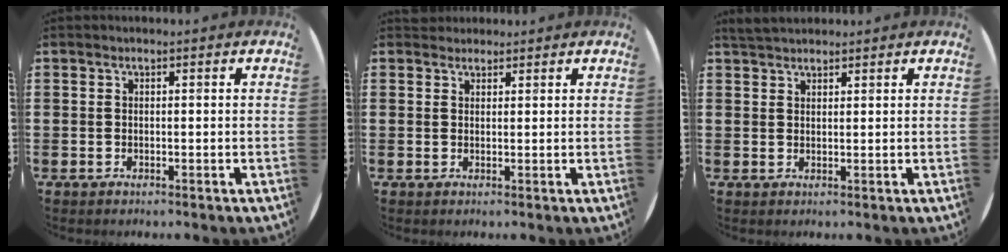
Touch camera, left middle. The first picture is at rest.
{"total": 1.4, "force": [1.3, 0.4, -0.2], "torque": [0.001, 0.001, 0.027]}
{"total": 2.5, "force": [2.3, 0.6, 0.5], "torque": [-0.014, 0.001, 0.045]}